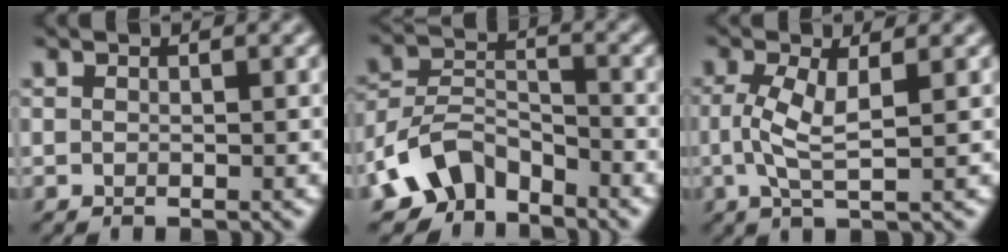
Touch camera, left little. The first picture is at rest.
{"total": 6.2, "force": [-4.7, 3.4, 2.3], "torque": [-0.040, 0.000, -0.098]}
{"total": 3.4, "force": [0.0, 0.7, 3.3], "torque": [-0.077, 0.002, 0.001]}